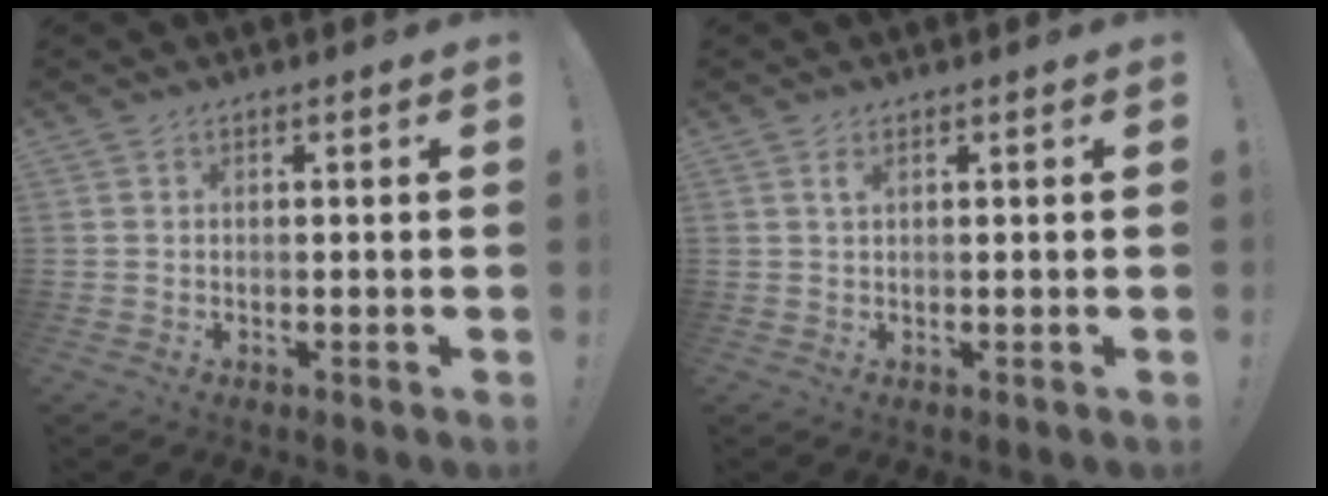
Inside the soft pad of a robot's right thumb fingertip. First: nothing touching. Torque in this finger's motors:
{"motor_torque": [-0.05, -0.09, 0.41, -0.17, -0.09]}